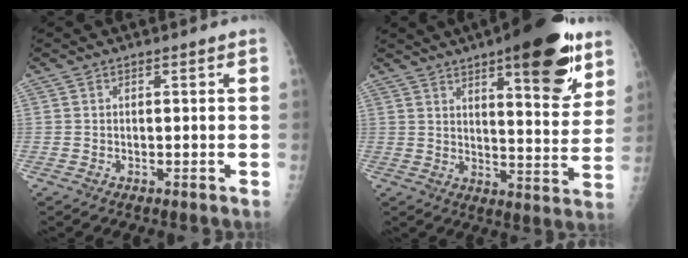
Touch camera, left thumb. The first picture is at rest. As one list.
[{"total": 19.2, "force": [11.0, 5.9, 14.6], "torque": [-0.166, -0.053, 0.153]}]